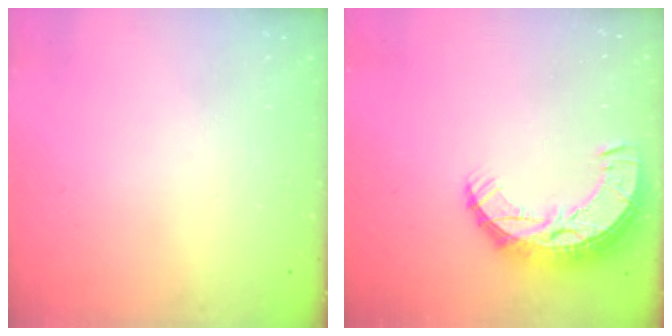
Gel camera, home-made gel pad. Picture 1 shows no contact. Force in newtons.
{"total": 11.1, "press": 11.0, "slide": 0.8}